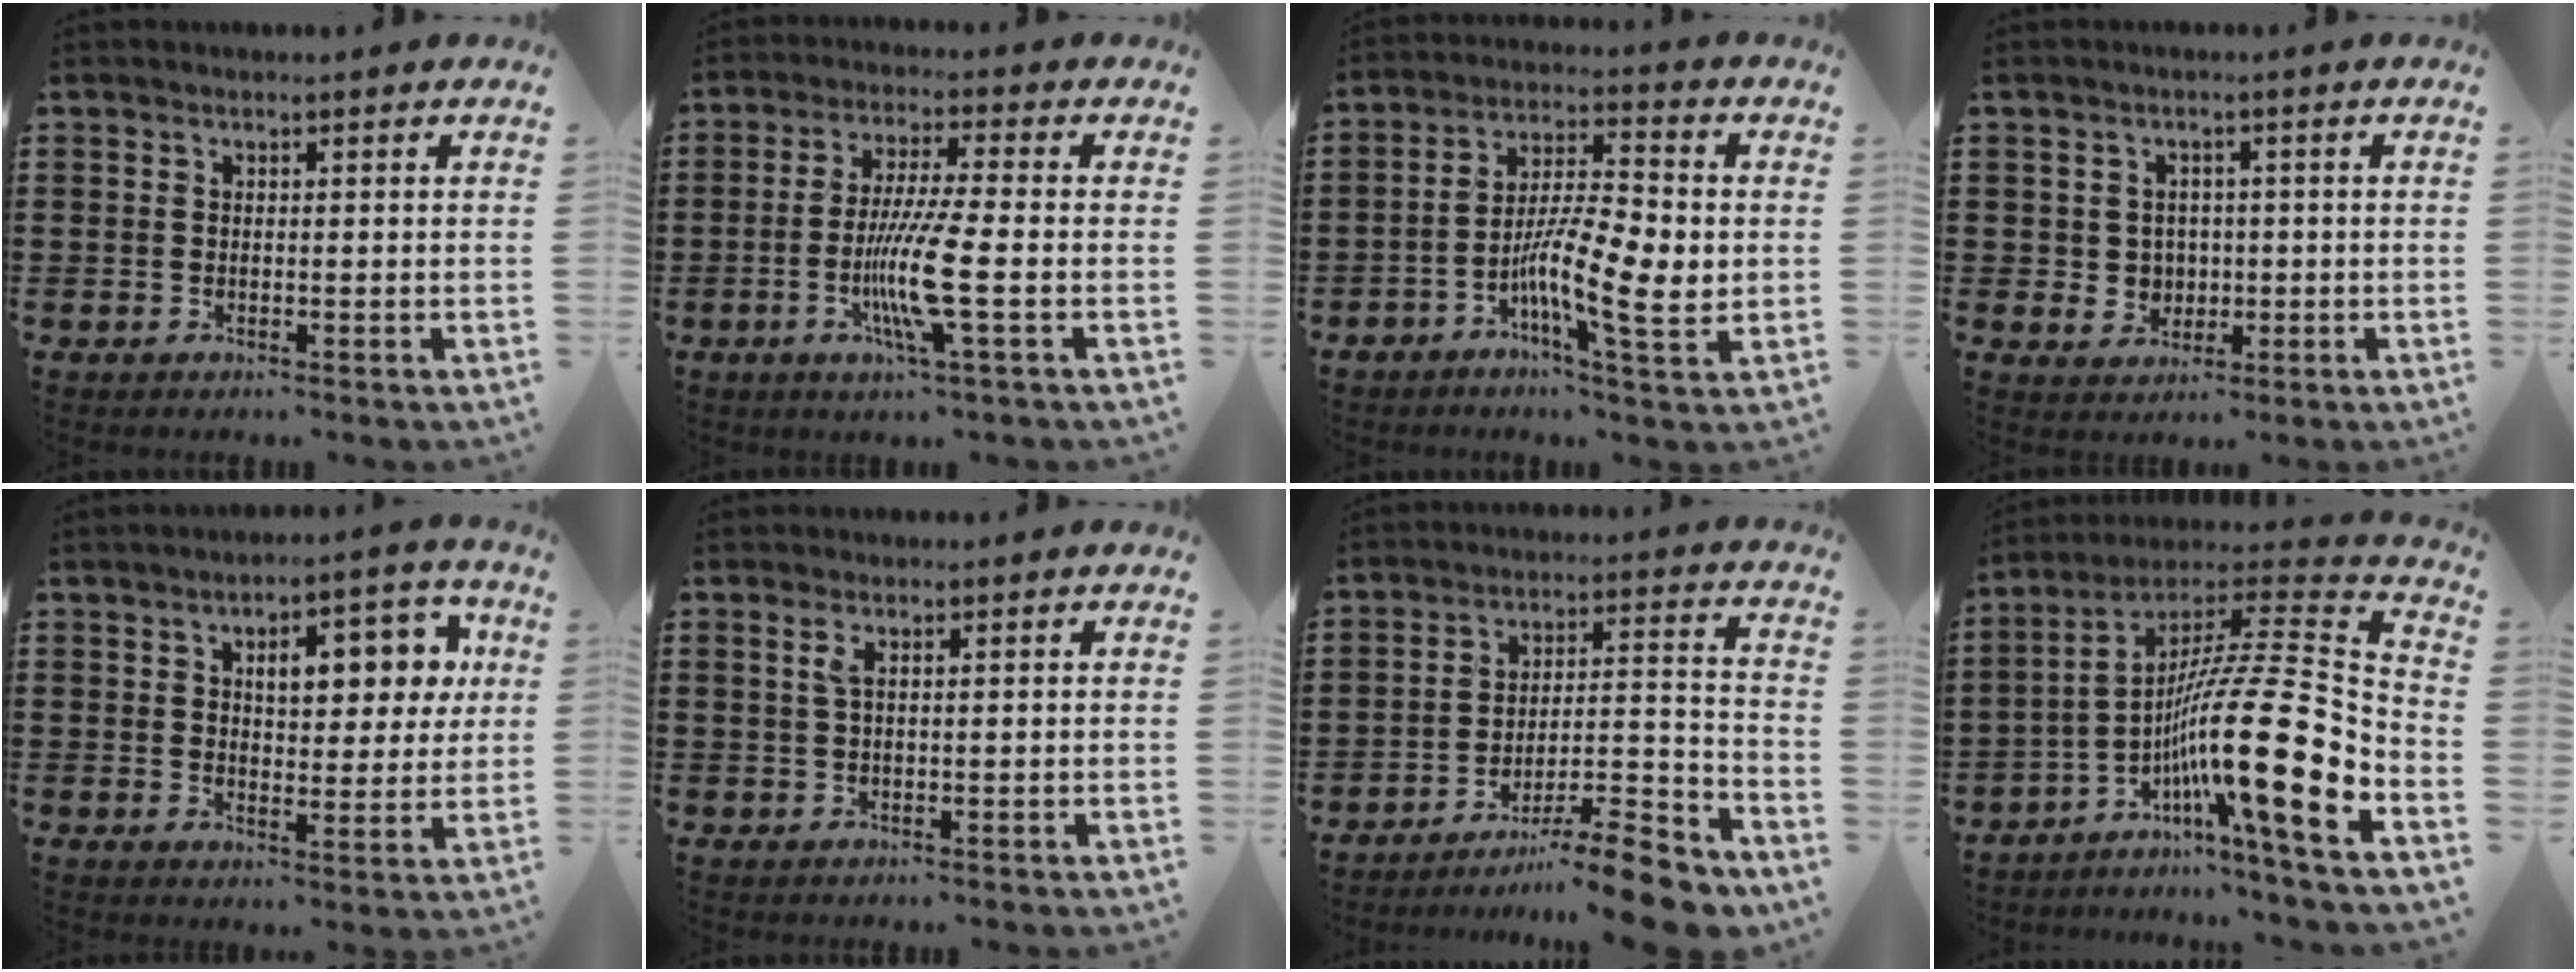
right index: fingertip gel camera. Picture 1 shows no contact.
{"total": 9.7, "force": [-2.6, 0.5, 9.4], "torque": [-0.189, -0.021, -0.053]}
{"total": 11.0, "force": [-2.4, 2.8, 10.4], "torque": [-0.199, -0.012, -0.043]}
{"total": 3.1, "force": [0.1, 3.0, 0.8], "torque": [-0.029, 0.009, -0.001]}
{"total": 8.6, "force": [3.0, 4.2, 6.9], "torque": [-0.096, -0.005, 0.041]}
{"total": 1.6, "force": [0.5, 0.3, 1.4], "torque": [-0.031, 0.001, 0.008]}
{"total": 10.5, "force": [-9.0, 0.9, 5.3], "torque": [-0.068, 0.022, -0.174]}
{"total": 19.3, "force": [-6.4, 1.5, 18.2], "torque": [-0.326, -0.026, -0.120]}